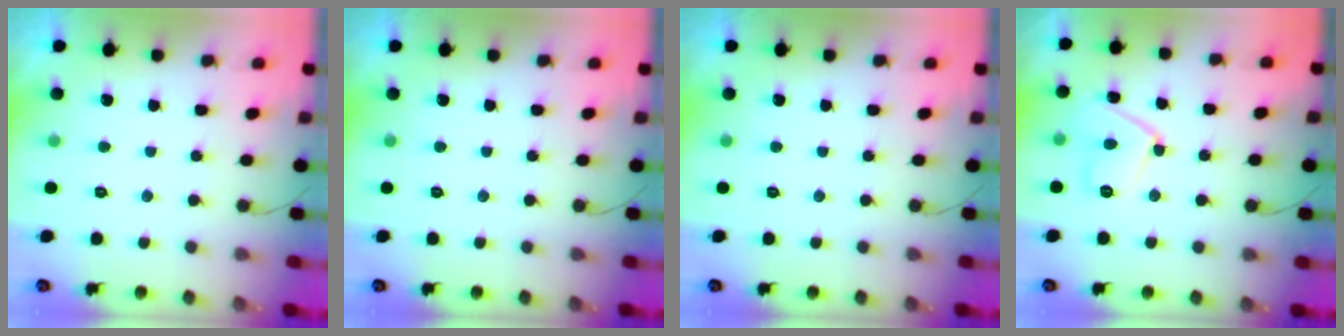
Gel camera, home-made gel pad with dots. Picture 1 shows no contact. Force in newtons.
{"total": 0.0}
{"total": 0.0}
{"total": 9.4, "press": 9.3, "slide": 0.8}